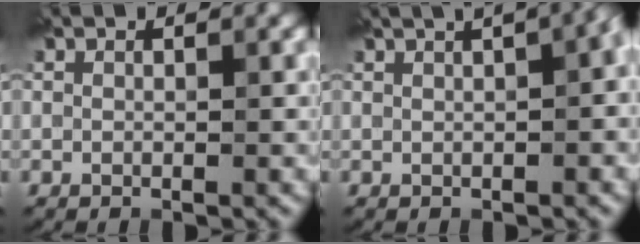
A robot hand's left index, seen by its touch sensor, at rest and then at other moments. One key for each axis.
{"total": 11.5, "fx": 4.2, "fy": 5.3, "fz": 9.4, "tx": -0.097, "ty": 0.063, "tz": 0.043}